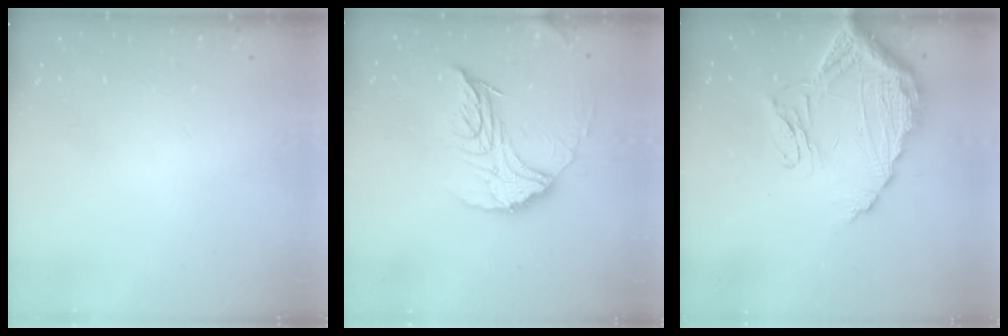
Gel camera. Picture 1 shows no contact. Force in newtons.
{"total": 16.1, "press": 16.1, "slide": 1.1}
{"total": 14.4, "press": 14.3, "slide": 1.5}